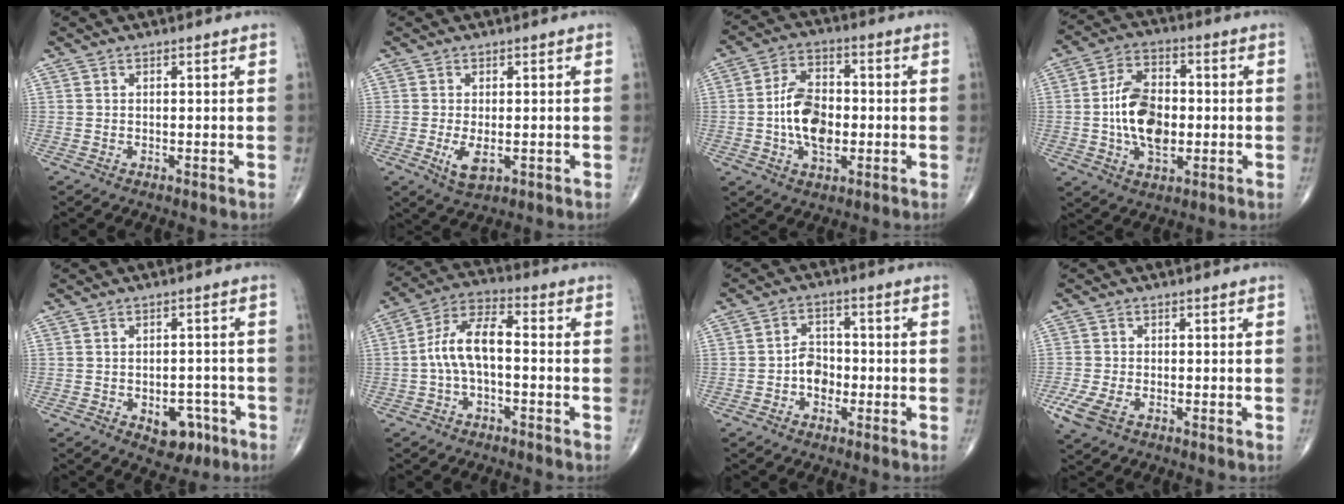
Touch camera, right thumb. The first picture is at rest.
{"total": 4.4, "force": [-1.1, 2.1, 3.7], "torque": [-0.069, -0.010, -0.016]}
{"total": 11.2, "force": [-1.3, 6.7, 8.8], "torque": [-0.140, 0.015, -0.029]}
{"total": 12.6, "force": [-1.0, 7.7, 10.0], "torque": [-0.161, 0.013, -0.020]}
{"total": 6.5, "force": [-2.8, 4.1, 4.1], "torque": [-0.026, 0.021, -0.030]}
{"total": 9.2, "force": [-1.2, 4.3, 8.1], "torque": [-0.157, 0.041, -0.032]}
{"total": 4.9, "force": [-1.5, 3.7, 2.8], "torque": [-0.027, 0.020, -0.034]}
{"total": 5.3, "force": [-2.3, 2.8, 3.8], "torque": [-0.097, -0.002, -0.044]}